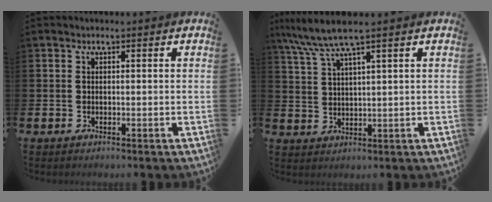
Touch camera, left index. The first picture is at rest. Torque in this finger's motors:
{"motor_torque": [0.67, -1.10, 0.68, 0.21]}